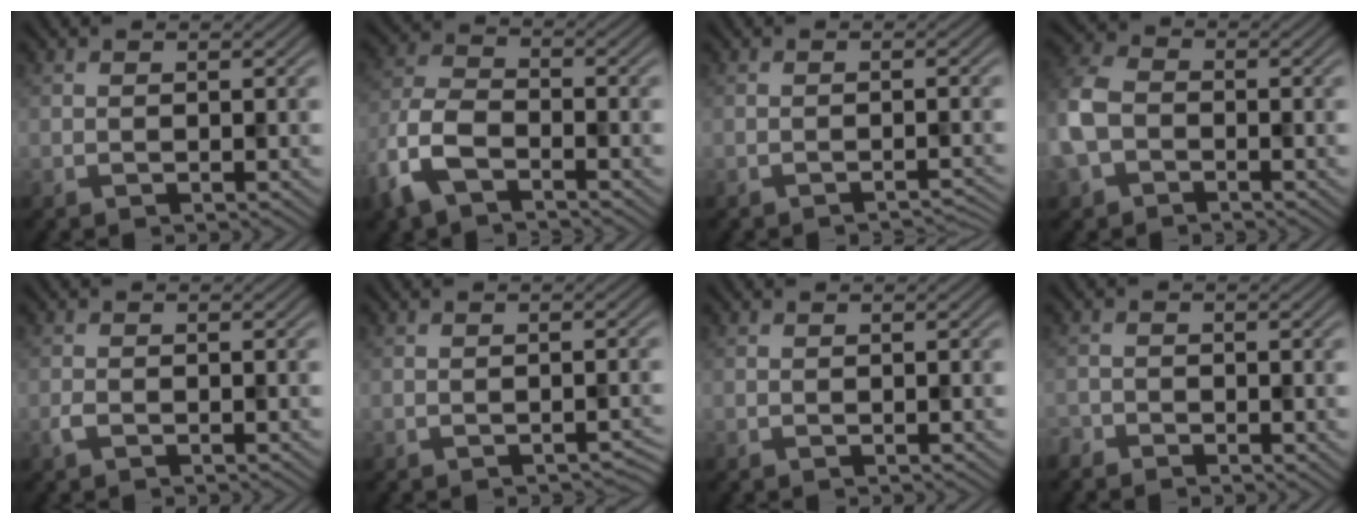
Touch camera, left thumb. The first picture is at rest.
{"total": 7.7, "force": [-4.5, 3.8, 5.1], "torque": [-0.127, -0.005, -0.108]}
{"total": 1.6, "force": [-1.5, 0.2, 0.7], "torque": [0.001, 0.003, -0.026]}
{"total": 6.3, "force": [-1.7, 4.8, 3.7], "torque": [-0.108, -0.006, -0.045]}
{"total": 1.0, "force": [-0.6, 0.5, 0.7], "torque": [-0.019, -0.001, -0.014]}
{"total": 1.1, "force": [-0.9, 0.3, 0.5], "torque": [-0.005, -0.001, -0.012]}
{"total": 0.0}
{"total": 1.6, "force": [-1.3, 0.8, 0.5], "torque": [-0.010, -0.003, -0.032]}